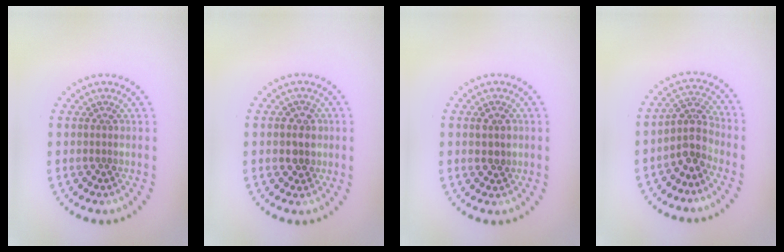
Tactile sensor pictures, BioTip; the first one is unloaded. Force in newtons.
{"total": 2.2, "press": 2.1, "slide": 0.8}
{"total": 1.8, "press": 1.8, "slide": 0.2}
{"total": 3.4, "press": 2.6, "slide": 2.2}